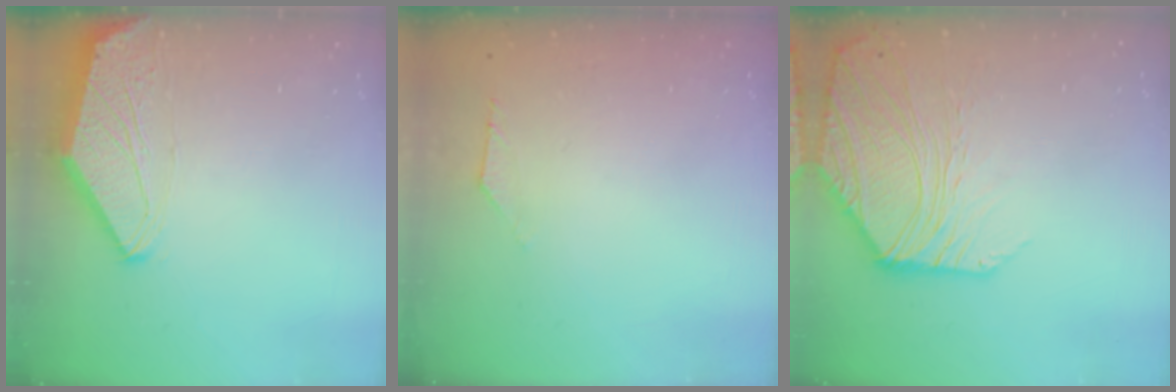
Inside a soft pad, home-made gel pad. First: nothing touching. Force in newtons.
{"total": 3.2, "press": 3.2, "slide": 0.6}
{"total": 6.8, "press": 6.7, "slide": 1.1}